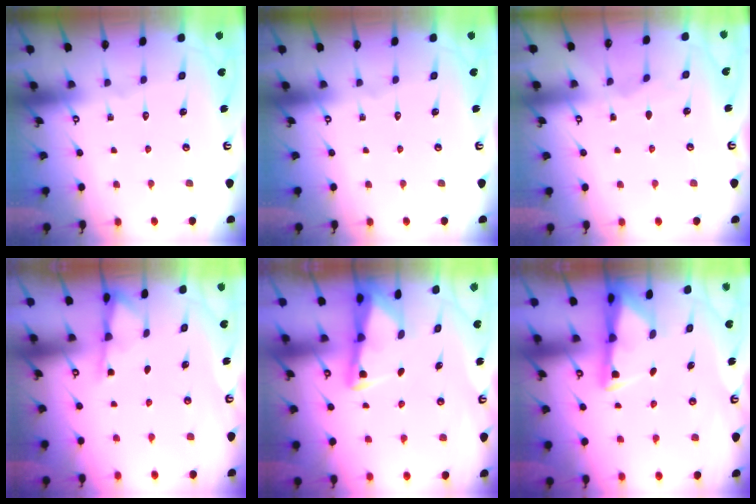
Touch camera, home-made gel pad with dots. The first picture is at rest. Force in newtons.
{"total": 0.0}
{"total": 2.6, "press": 2.6, "slide": 0.4}
{"total": 1.9, "press": 1.8, "slide": 0.4}
{"total": 2.9, "press": 2.8, "slide": 0.4}
{"total": 2.9, "press": 2.9, "slide": 0.6}